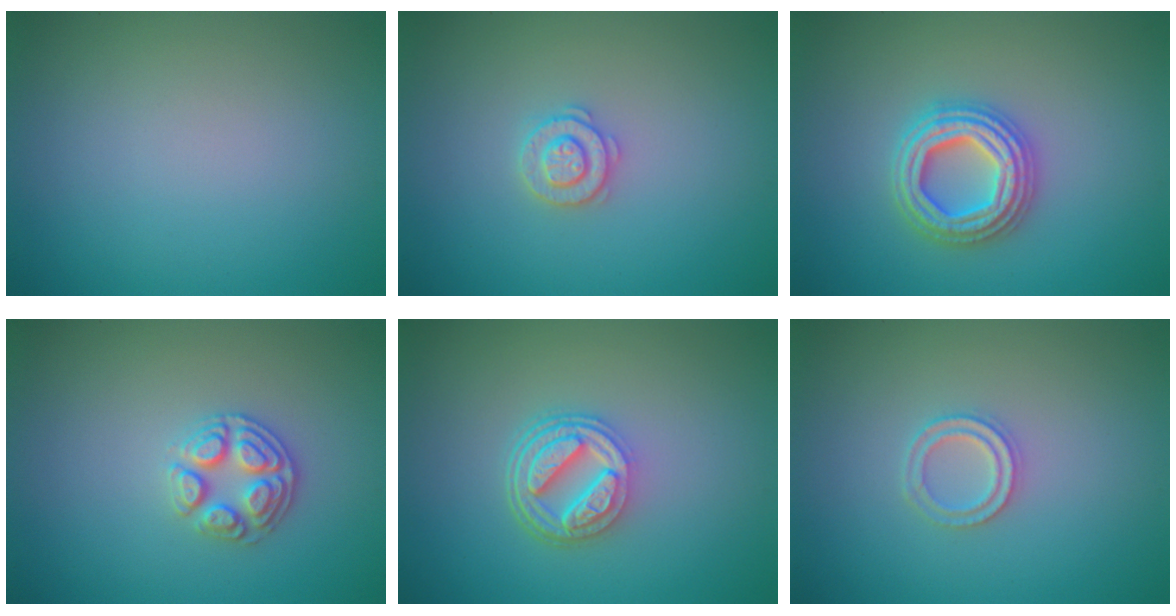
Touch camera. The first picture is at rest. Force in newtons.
{"total": 2.2, "press": 2.2, "slide": 0.3}
{"total": 4.7, "press": 4.6, "slide": 0.8}
{"total": 2.9, "press": 2.8, "slide": 0.7}
{"total": 4.8, "press": 3.7, "slide": 3.1}
{"total": 2.0, "press": 1.9, "slide": 0.4}